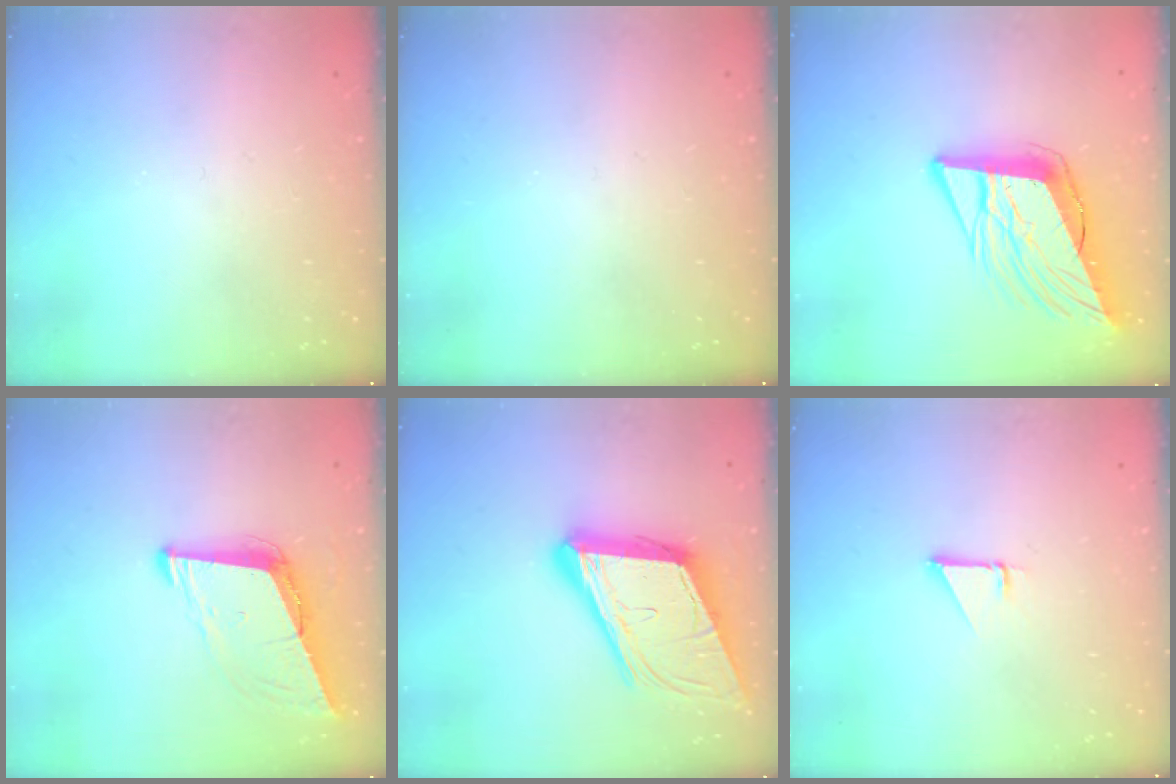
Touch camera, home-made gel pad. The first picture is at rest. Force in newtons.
{"total": 0.0}
{"total": 15.9, "press": 15.3, "slide": 4.3}
{"total": 9.0, "press": 8.2, "slide": 3.7}
{"total": 20.2, "press": 19.8, "slide": 3.9}
{"total": 1.0, "press": 1.0, "slide": 0.1}